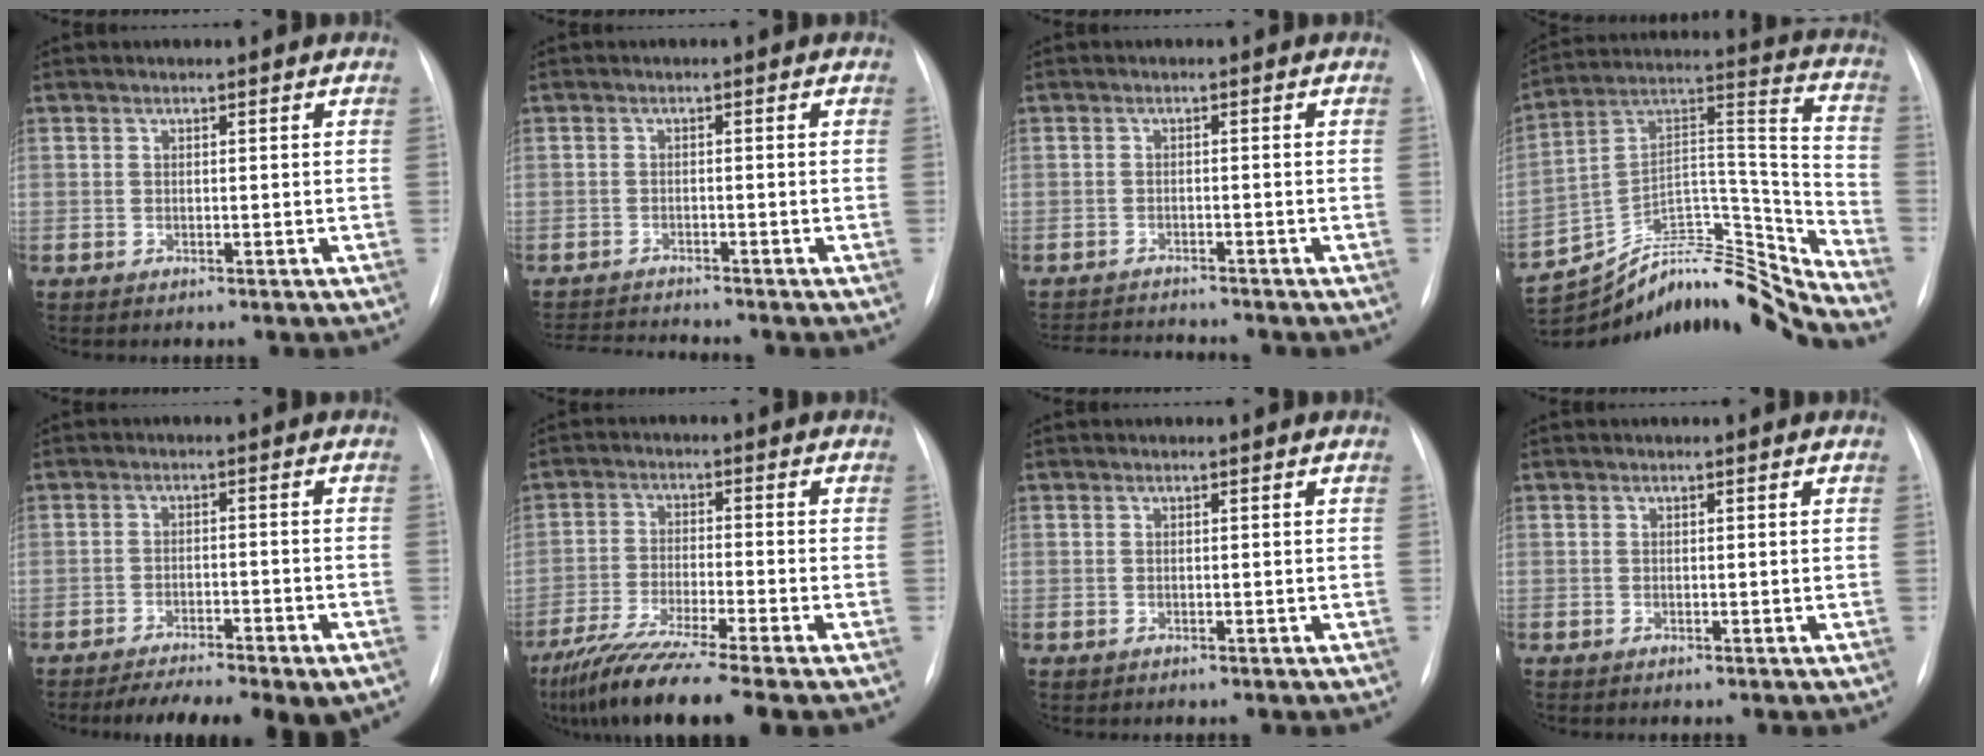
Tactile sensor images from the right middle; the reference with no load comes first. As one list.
[{"total": 4.6, "force": [-4.5, -1.0, 0.5], "torque": [-0.010, -0.014, -0.077]}, {"total": 5.6, "force": [-5.5, -0.3, 0.8], "torque": [-0.012, -0.008, -0.088]}, {"total": 22.3, "force": [-21.8, 0.2, 5.1], "torque": [-0.089, 0.054, -0.354]}, {"total": 12.6, "force": [-9.7, 2.7, 7.7], "torque": [-0.102, -0.003, -0.141]}, {"total": 12.7, "force": [-9.9, -0.6, 7.9], "torque": [-0.143, -0.043, -0.167]}, {"total": 0.0}, {"total": 0.0}]